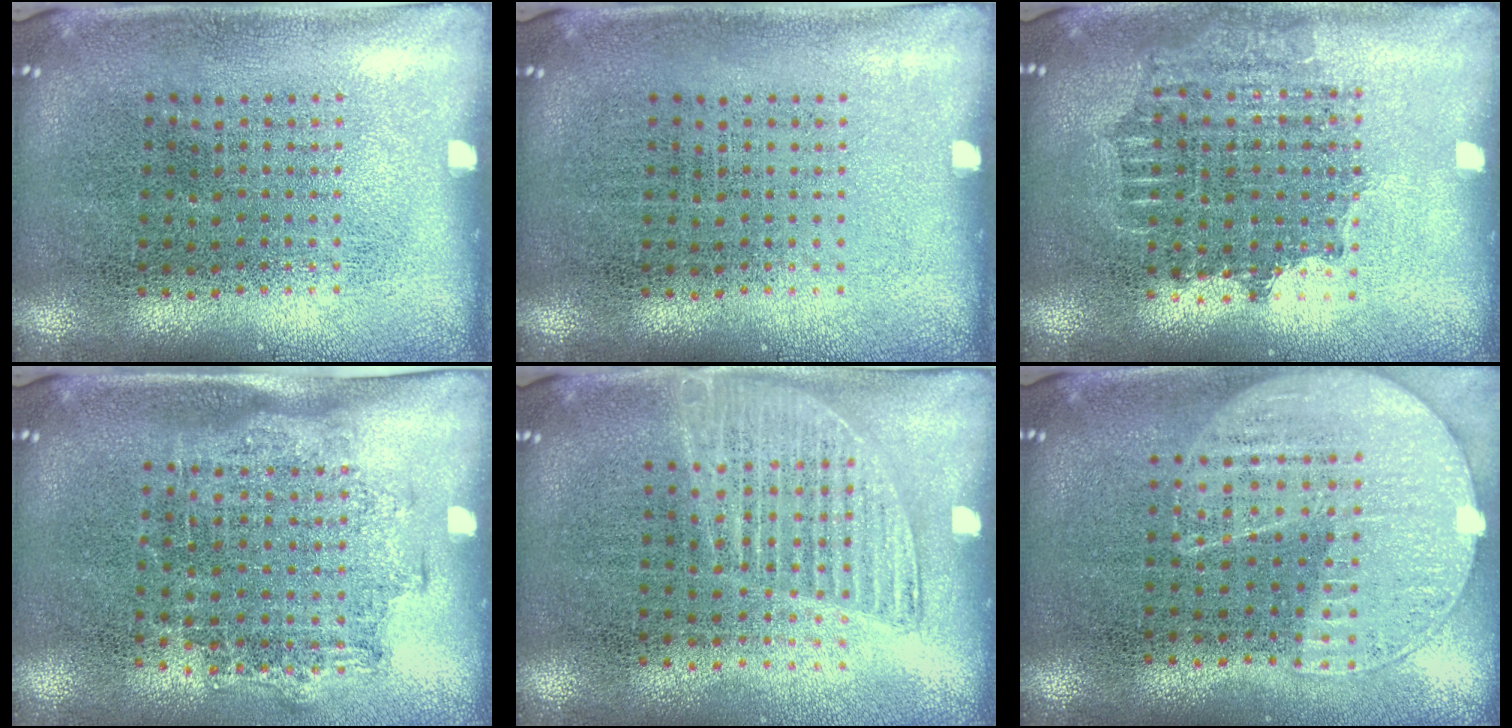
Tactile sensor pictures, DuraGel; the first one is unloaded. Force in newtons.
{"total": 0.0}
{"total": 1.5, "press": 1.3, "slide": 0.8}
{"total": 1.3, "press": 1.0, "slide": 0.8}
{"total": 1.4, "press": 1.3, "slide": 0.5}
{"total": 1.1, "press": 1.1, "slide": 0.4}